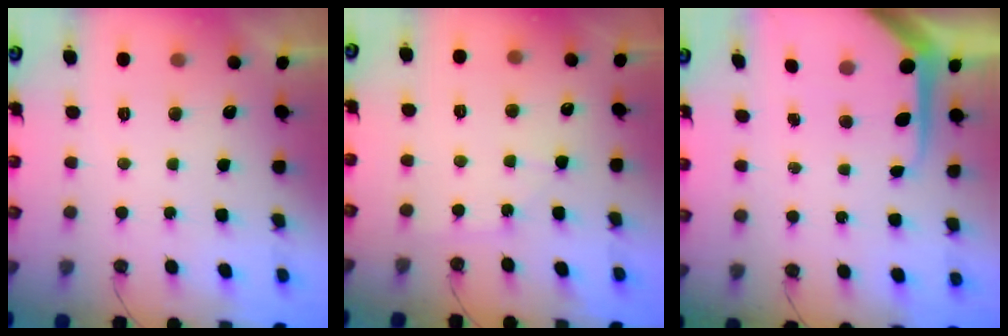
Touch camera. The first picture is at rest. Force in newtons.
{"total": 6.5, "press": 6.5, "slide": 0.9}
{"total": 8.1, "press": 8.1, "slide": 0.7}